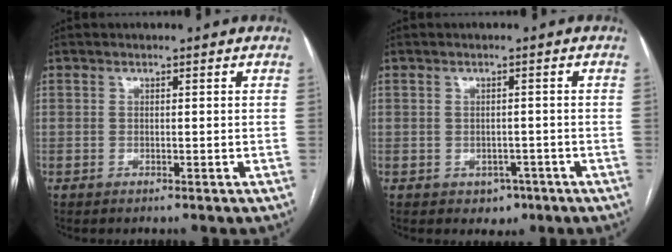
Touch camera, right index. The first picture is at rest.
{"total": 2.7, "force": [-1.3, 2.1, 1.1], "torque": [-0.007, 0.005, -0.008]}